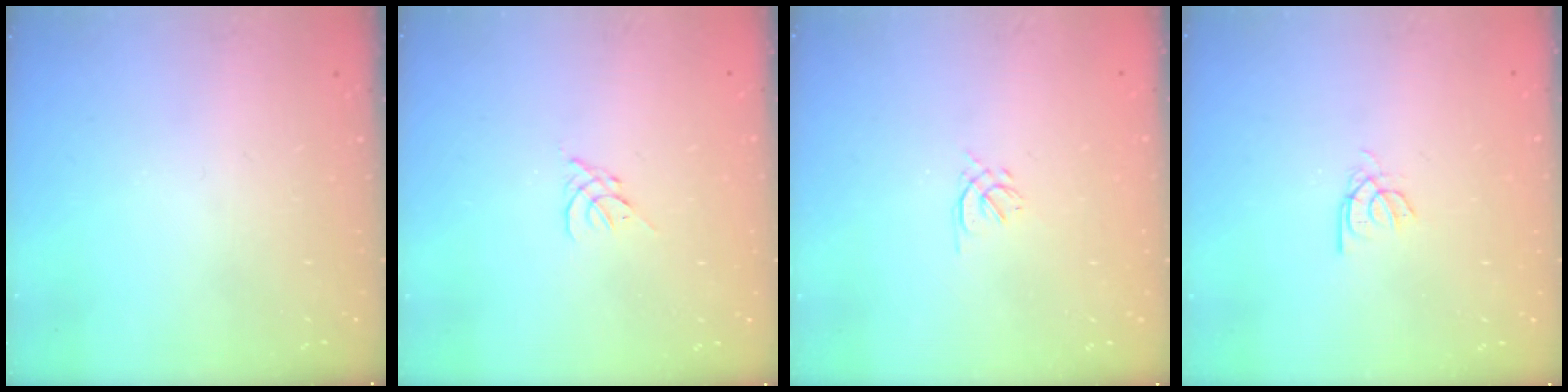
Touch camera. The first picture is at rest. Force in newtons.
{"total": 1.8, "press": 1.7, "slide": 0.5}
{"total": 1.6, "press": 1.5, "slide": 0.5}
{"total": 2.2, "press": 2.2, "slide": 0.2}